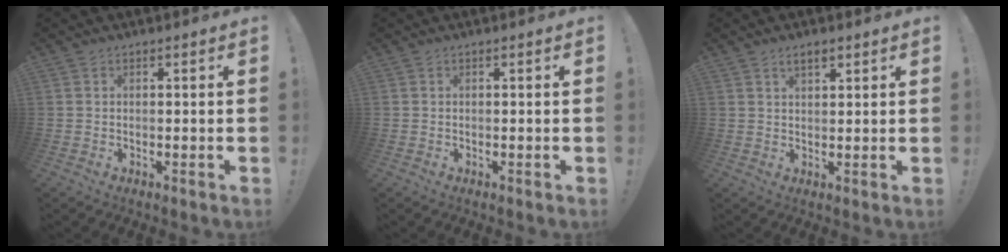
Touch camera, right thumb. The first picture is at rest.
{"total": 0.0}
{"total": 3.3, "force": [2.0, 1.5, 2.1], "torque": [-0.034, -0.005, 0.034]}